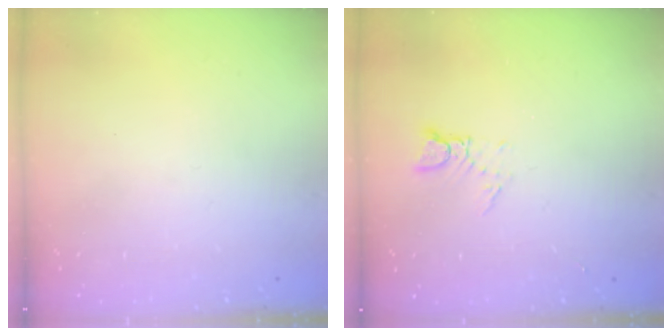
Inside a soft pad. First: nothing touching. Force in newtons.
{"total": 3.1, "press": 3.1, "slide": 0.3}